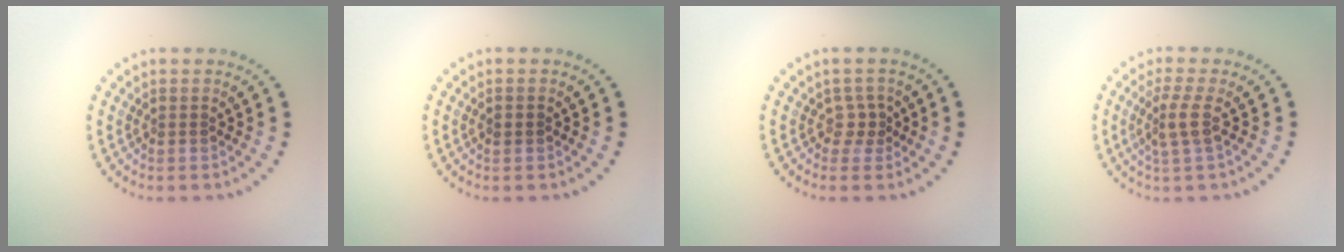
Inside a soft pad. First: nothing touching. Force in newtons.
{"total": 1.0, "press": 1.0, "slide": 0.1}
{"total": 1.4, "press": 0.9, "slide": 1.0}
{"total": 2.4, "press": 1.7, "slide": 1.7}